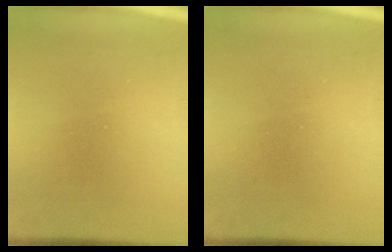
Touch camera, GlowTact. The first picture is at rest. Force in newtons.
{"total": 0.0}